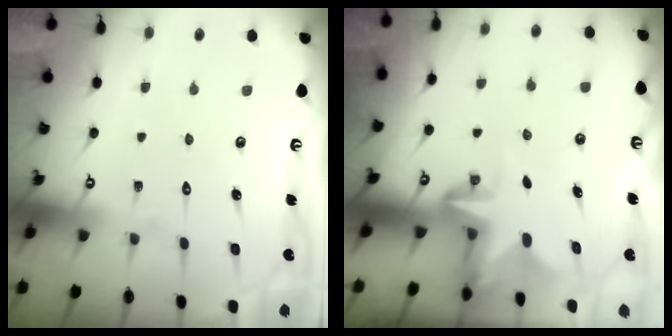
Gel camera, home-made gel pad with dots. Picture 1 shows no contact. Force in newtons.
{"total": 2.6, "press": 2.5, "slide": 0.5}